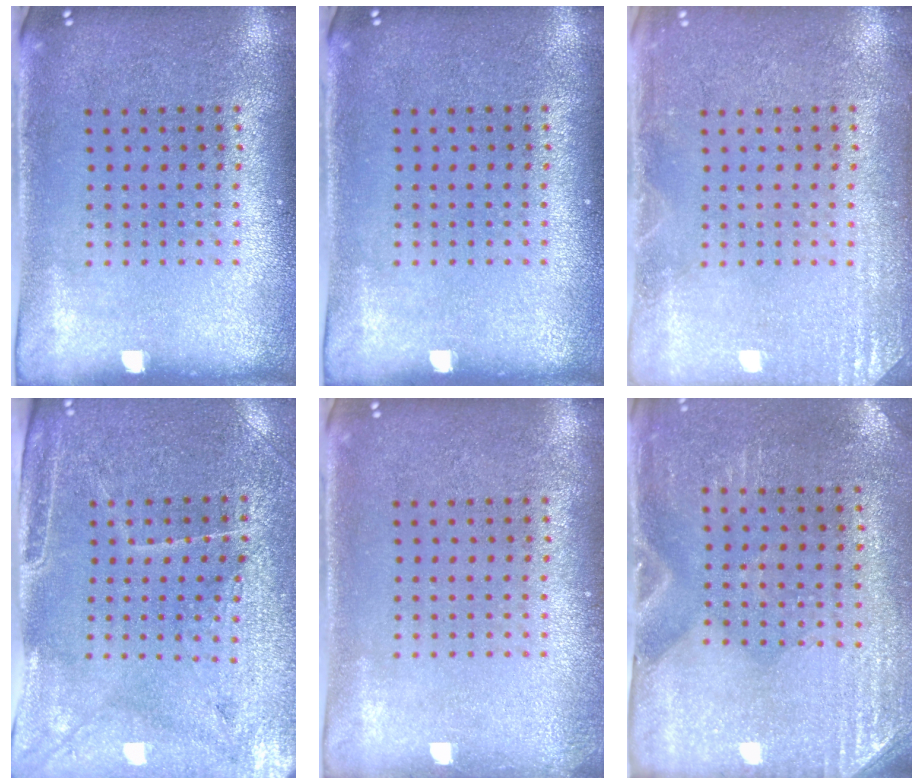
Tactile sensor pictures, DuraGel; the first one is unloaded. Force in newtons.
{"total": 0.0}
{"total": 2.0, "press": 2.0, "slide": 0.4}
{"total": 3.3, "press": 3.1, "slide": 1.0}
{"total": 0.6, "press": 0.6, "slide": 0.1}
{"total": 2.8, "press": 2.5, "slide": 1.3}